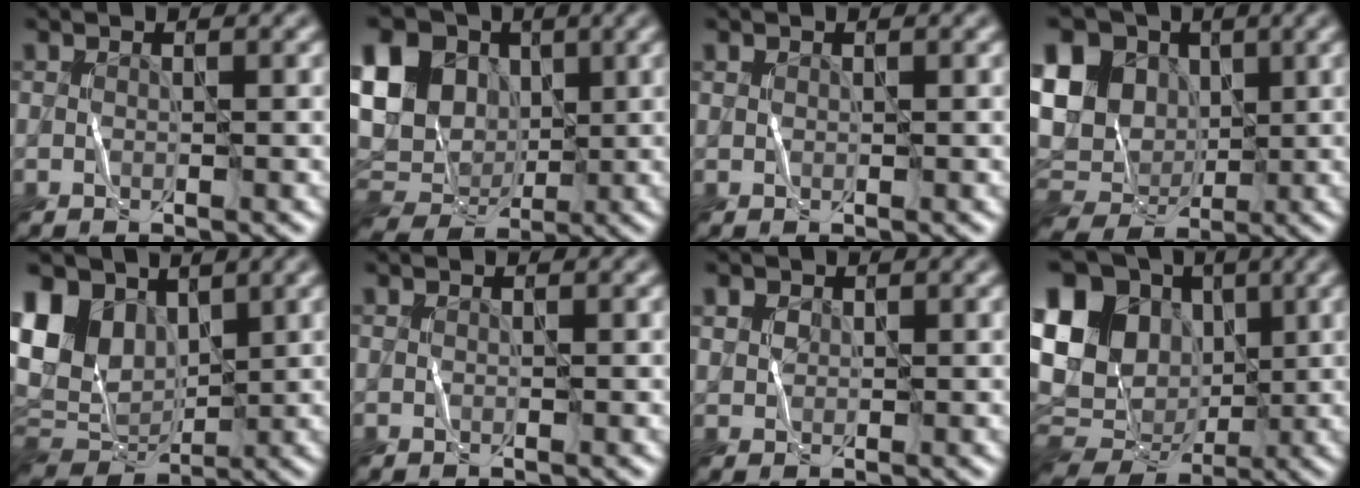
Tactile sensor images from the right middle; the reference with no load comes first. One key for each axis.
{"total": 13.4, "fx": 3.1, "fy": 10.6, "fz": 7.6, "tx": -0.172, "ty": 0.032, "tz": 0.043}
{"total": 0.0}
{"total": 12.2, "fx": 2.8, "fy": 9.9, "fz": 6.5, "tx": -0.150, "ty": 0.028, "tz": 0.037}
{"total": 8.3, "fx": 3.1, "fy": 6.1, "fz": 4.7, "tx": -0.127, "ty": 0.011, "tz": 0.055}
{"total": 0.0}
{"total": 0.8, "fx": 0.4, "fy": 0.6, "fz": -0.3, "tx": -0.001, "ty": 0.005, "tz": 0.009}
{"total": 15.6, "fx": 2.4, "fy": 12.4, "fz": 9.1, "tx": -0.204, "ty": 0.025, "tz": 0.041}